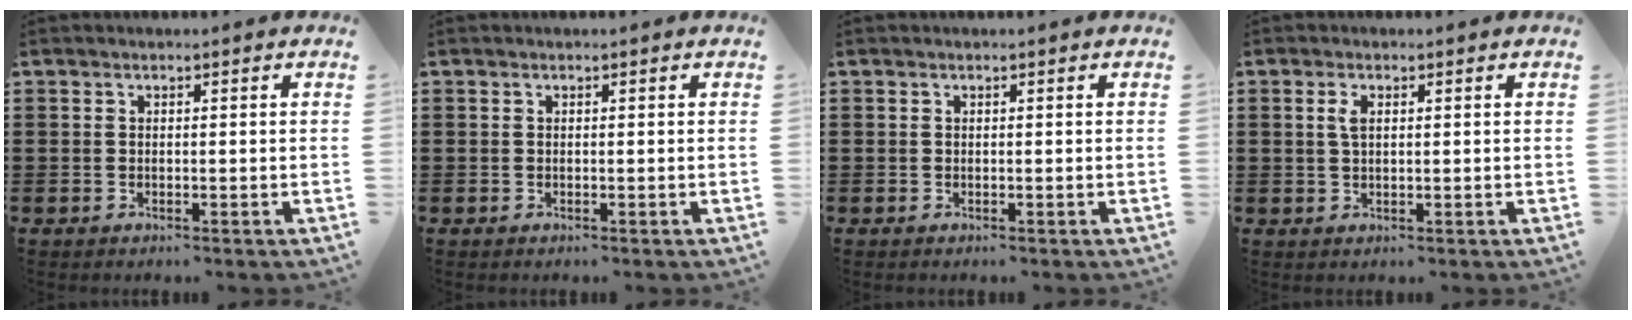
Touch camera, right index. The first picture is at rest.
{"total": 0.0}
{"total": 0.0}
{"total": 1.9, "force": [0.5, 0.8, 1.7], "torque": [-0.036, 0.005, 0.008]}